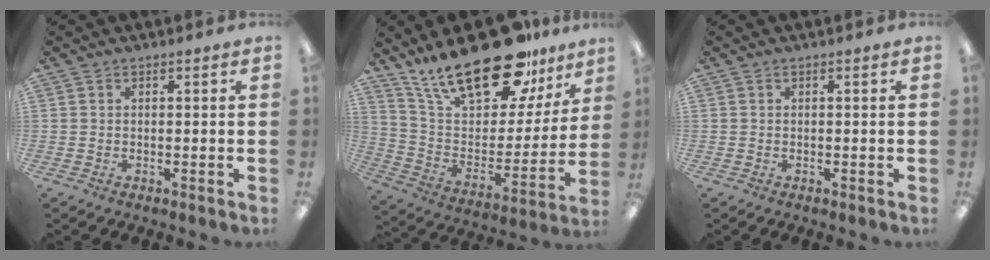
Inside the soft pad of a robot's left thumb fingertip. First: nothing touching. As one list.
[{"total": 25.4, "force": [18.9, 9.7, 13.9], "torque": [-0.243, -0.121, 0.328]}, {"total": 0.0}]